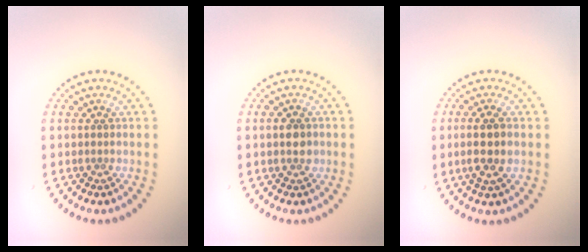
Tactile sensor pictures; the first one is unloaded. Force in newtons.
{"total": 2.2, "press": 2.2, "slide": 0.1}
{"total": 2.8, "press": 2.6, "slide": 1.1}